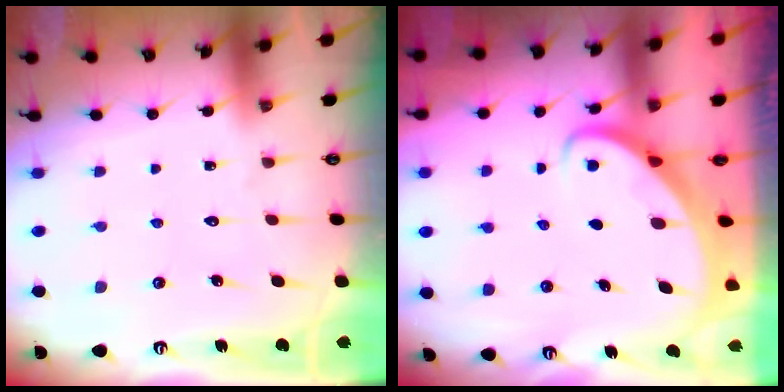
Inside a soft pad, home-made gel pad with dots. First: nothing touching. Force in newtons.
{"total": 2.6, "press": 2.6, "slide": 0.3}